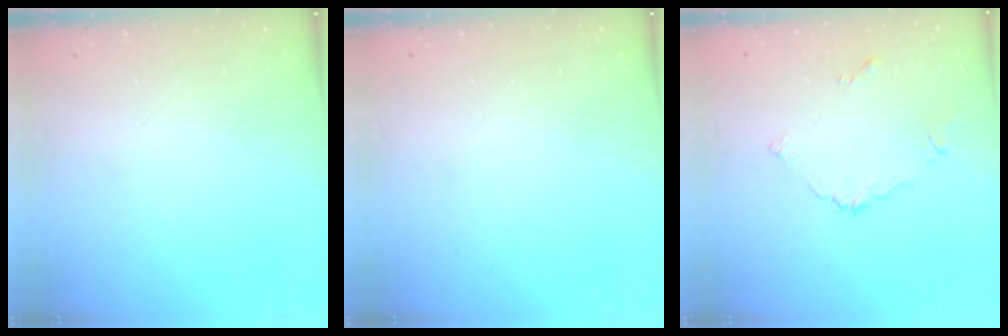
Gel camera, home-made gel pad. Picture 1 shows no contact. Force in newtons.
{"total": 0.0}
{"total": 4.8, "press": 4.7, "slide": 0.2}